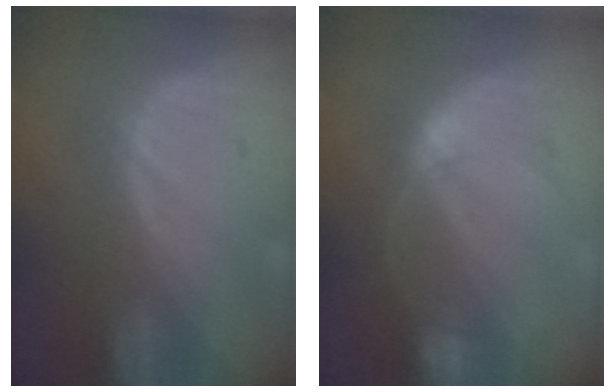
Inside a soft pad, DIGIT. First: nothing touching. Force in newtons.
{"total": 6.8, "press": 6.0, "slide": 3.2}